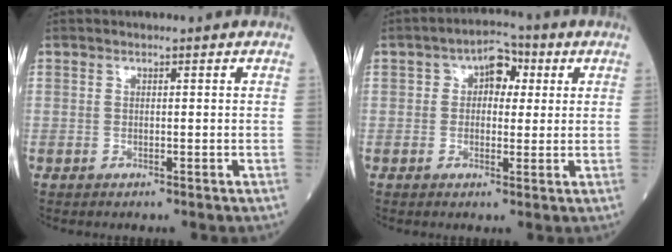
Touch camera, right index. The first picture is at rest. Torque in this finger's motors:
{"motor_torque": [0.32, -0.05, 0.12, 0.02]}